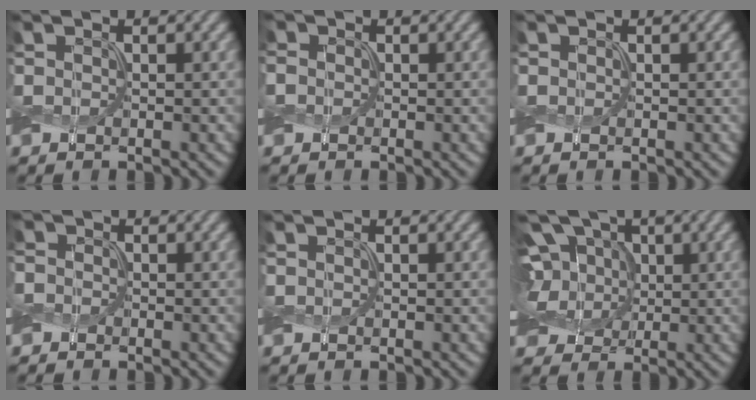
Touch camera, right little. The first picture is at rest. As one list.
[{"total": 1.3, "force": [0.0, 1.2, 0.4], "torque": [-0.009, 0.007, -0.006]}, {"total": 0.0}, {"total": 2.9, "force": [0.4, 2.6, 1.1], "torque": [-0.020, 0.020, -0.014]}, {"total": 0.0}, {"total": 11.9, "force": [2.8, 8.9, 7.3], "torque": [-0.127, 0.031, 0.007]}]